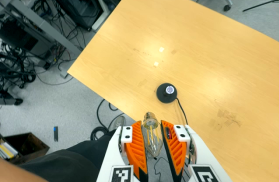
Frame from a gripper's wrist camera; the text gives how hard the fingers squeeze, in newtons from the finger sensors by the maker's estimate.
{"total": 10.0, "left": 9.8, "right": 10.2}